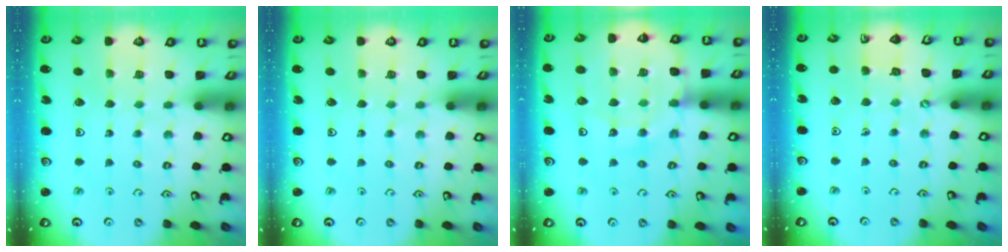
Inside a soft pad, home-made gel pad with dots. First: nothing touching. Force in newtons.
{"total": 0.0}
{"total": 14.6, "press": 14.1, "slide": 3.5}
{"total": 3.6, "press": 3.6, "slide": 0.5}